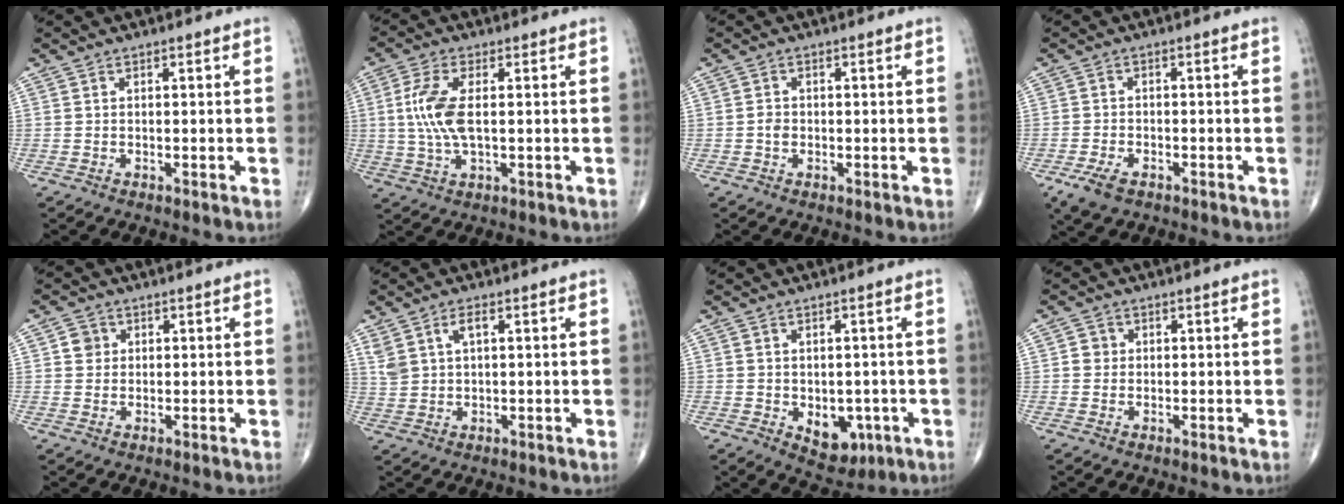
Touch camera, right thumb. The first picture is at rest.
{"total": 8.1, "force": [0.7, 3.4, 7.4], "torque": [-0.174, 0.001, 0.015]}
{"total": 1.5, "force": [-0.3, 1.2, 0.8], "torque": [-0.008, 0.004, -0.008]}
{"total": 4.7, "force": [-2.7, 2.5, 2.9], "torque": [-0.063, 0.003, -0.046]}
{"total": 2.7, "force": [0.7, 2.5, 0.7], "torque": [0.001, 0.000, 0.008]}
{"total": 4.3, "force": [1.9, 2.1, 3.2], "torque": [-0.062, -0.002, 0.042]}
{"total": 6.0, "force": [-1.8, 4.1, 4.1], "torque": [-0.030, 0.006, -0.012]}
{"total": 1.9, "force": [0.2, 1.8, 0.6], "torque": [0.001, 0.003, 0.002]}